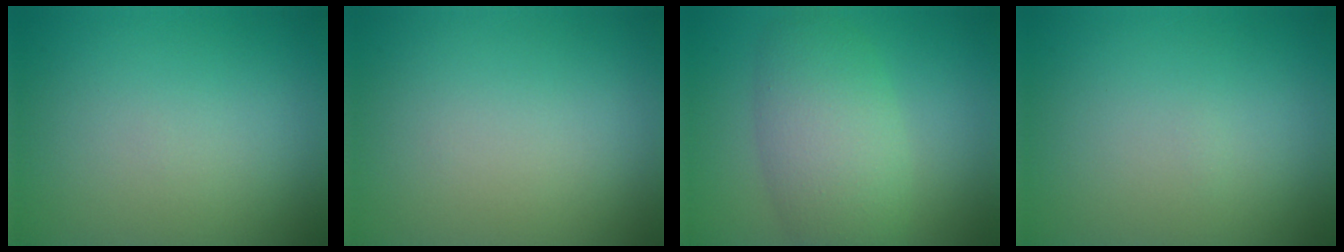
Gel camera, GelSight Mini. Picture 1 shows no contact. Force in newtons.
{"total": 0.0}
{"total": 6.1, "press": 6.1, "slide": 0.3}
{"total": 0.0}